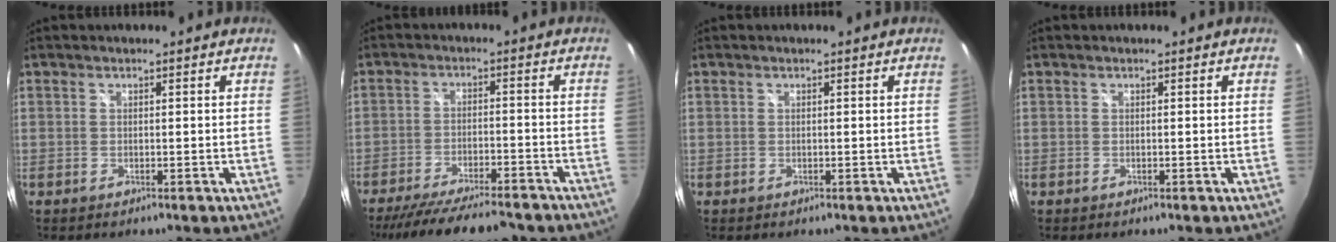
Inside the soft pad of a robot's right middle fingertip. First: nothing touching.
{"total": 17.3, "force": [-14.8, 3.4, 8.3], "torque": [-0.161, -0.030, -0.221]}
{"total": 0.0}
{"total": 0.0}